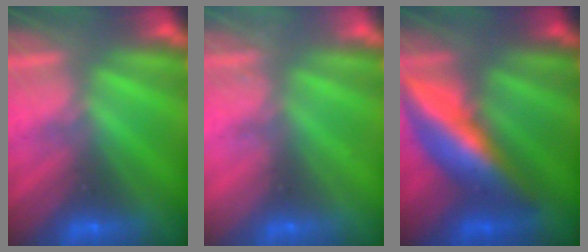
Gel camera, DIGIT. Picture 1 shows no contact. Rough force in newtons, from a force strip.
{"total": 2.2}
{"total": 13.7}